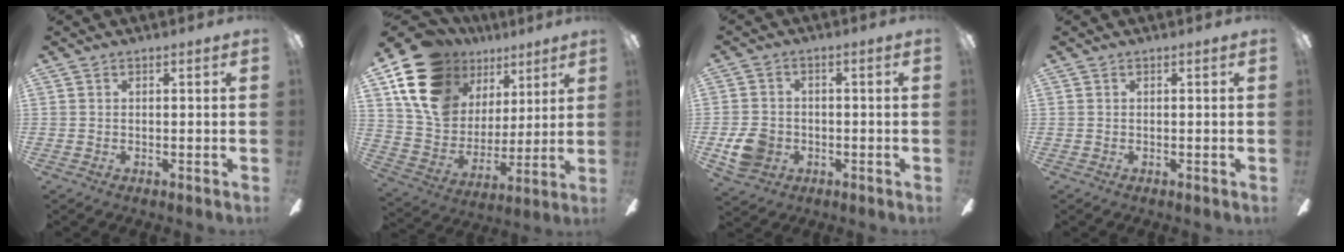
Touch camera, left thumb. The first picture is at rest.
{"total": 18.7, "force": [10.8, 12.9, 8.1], "torque": [-0.164, -0.048, 0.209]}
{"total": 7.1, "force": [-2.1, 5.8, 3.3], "torque": [-0.067, 0.011, -0.039]}
{"total": 0.0}